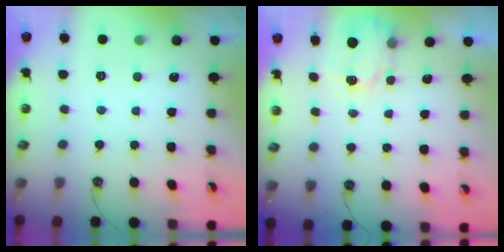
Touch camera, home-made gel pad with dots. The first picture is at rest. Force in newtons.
{"total": 2.4, "press": 2.4, "slide": 0.5}